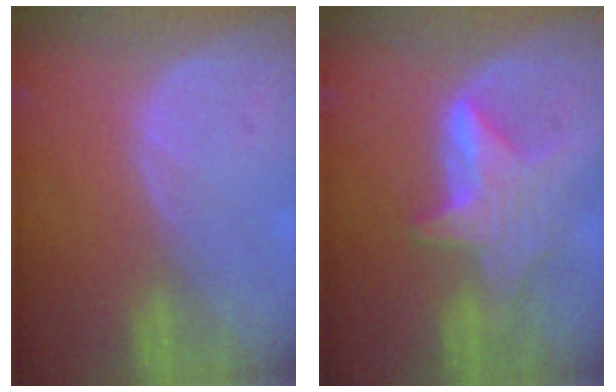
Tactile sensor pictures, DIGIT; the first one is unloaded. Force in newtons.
{"total": 6.3, "press": 6.2, "slide": 0.7}